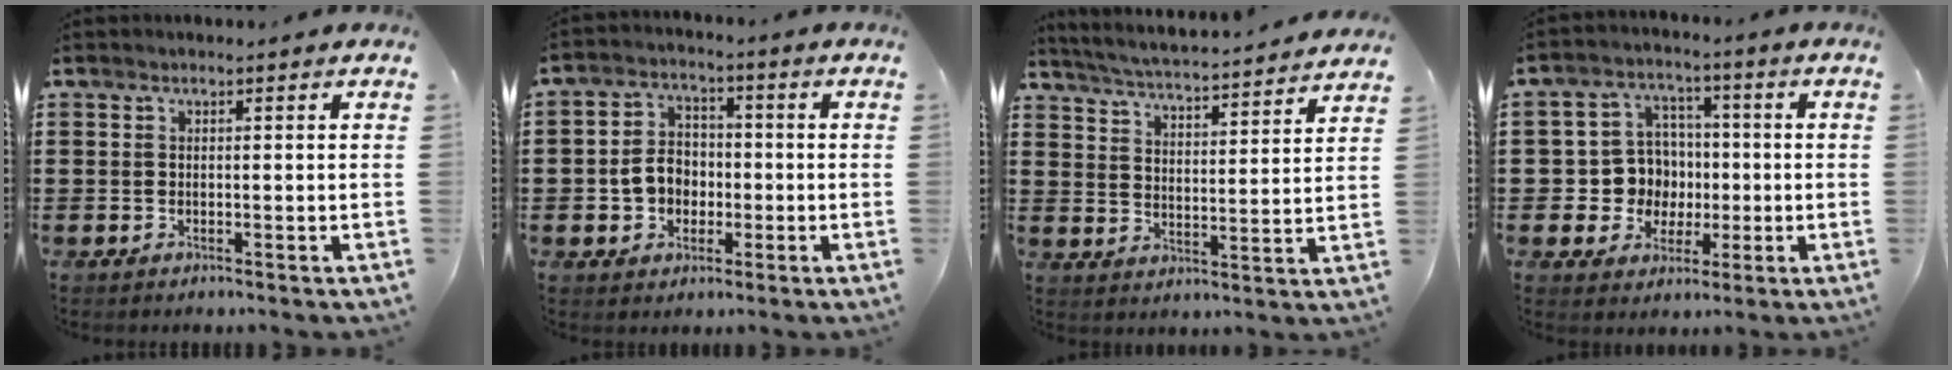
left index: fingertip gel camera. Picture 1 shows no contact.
{"total": 5.7, "force": [-1.0, 4.8, 3.0], "torque": [-0.065, 0.007, -0.024]}
{"total": 4.2, "force": [4.0, -0.7, 0.8], "torque": [-0.038, -0.038, 0.062]}
{"total": 7.9, "force": [0.3, 7.7, 1.9], "torque": [-0.062, 0.013, 0.014]}